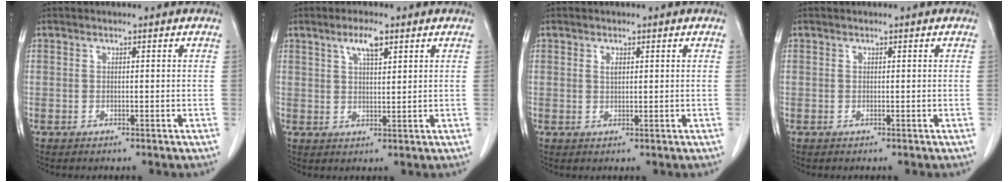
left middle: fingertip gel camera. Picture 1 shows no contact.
{"total": 4.1, "force": [2.5, 0.9, 3.2], "torque": [-0.063, 0.003, 0.045]}
{"total": 1.0, "force": [0.5, 0.5, 0.7], "torque": [-0.016, -0.003, 0.010]}
{"total": 0.0}